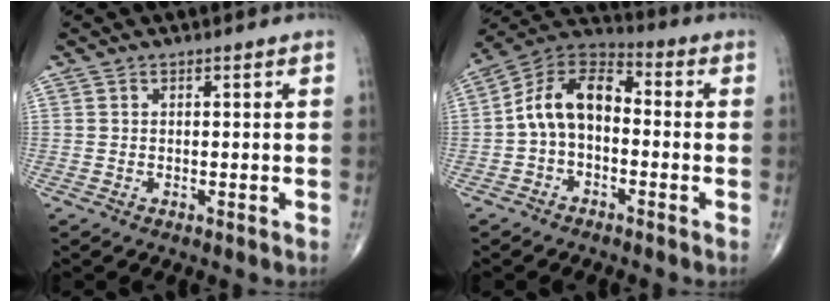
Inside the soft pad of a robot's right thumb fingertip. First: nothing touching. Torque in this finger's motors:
{"motor_torque": [-0.18, 0.40, 0.40, 0.05, 0.33]}